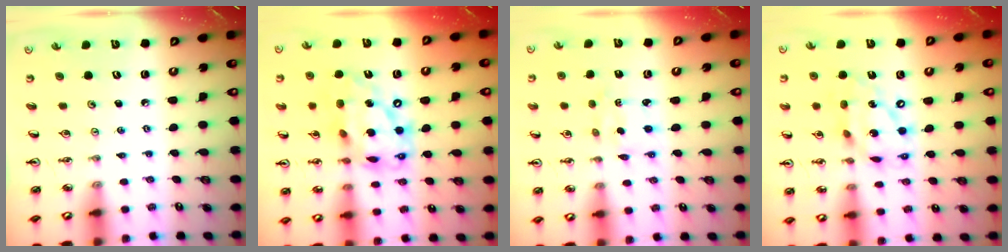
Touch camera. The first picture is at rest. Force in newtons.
{"total": 17.4, "press": 17.4, "slide": 1.4}
{"total": 2.4, "press": 2.4, "slide": 0.3}
{"total": 14.7, "press": 14.7, "slide": 1.2}